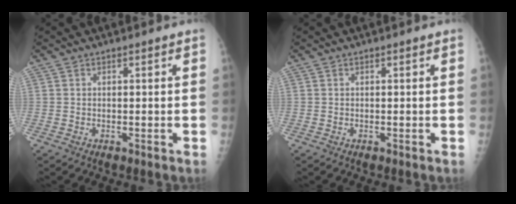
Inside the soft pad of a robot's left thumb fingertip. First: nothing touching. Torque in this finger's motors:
{"motor_torque": [0.00, 0.00, 0.00, -0.01, 0.00]}